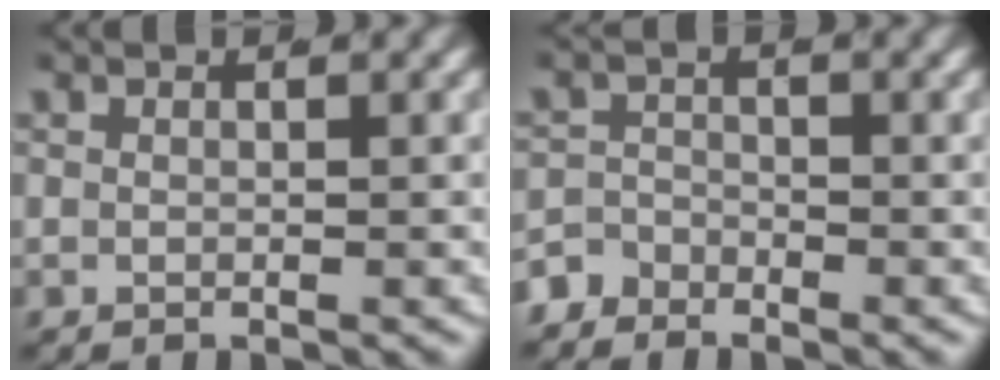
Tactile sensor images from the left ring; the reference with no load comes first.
{"total": 2.7, "force": [-2.4, 1.4, 0.1], "torque": [-0.002, -0.014, -0.040]}